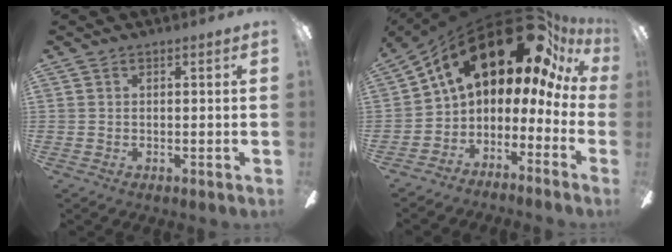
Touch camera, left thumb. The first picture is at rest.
{"total": 22.8, "force": [14.4, 10.8, 14.0], "torque": [-0.216, -0.103, 0.266]}